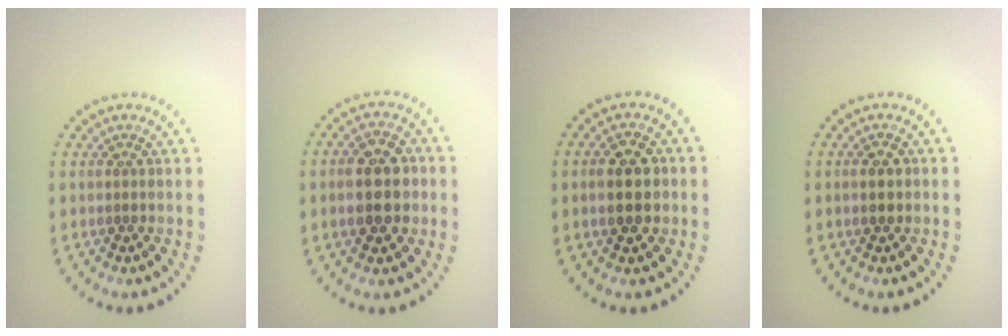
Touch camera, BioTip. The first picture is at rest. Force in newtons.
{"total": 5.7, "press": 5.7, "slide": 0.4}
{"total": 4.6, "press": 4.6, "slide": 0.3}
{"total": 2.1, "press": 2.1, "slide": 0.2}